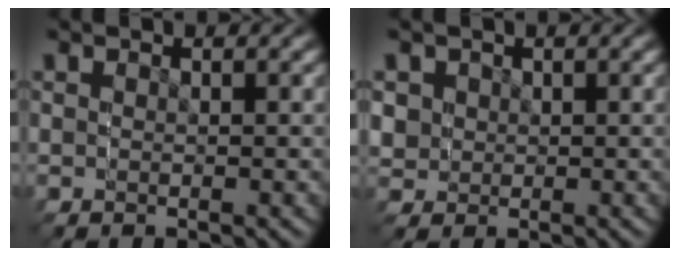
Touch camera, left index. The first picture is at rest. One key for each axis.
{"total": 4.6, "fx": 1.3, "fy": 4.4, "fz": 0.1, "tx": -0.022, "ty": -0.025, "tz": 0.027}